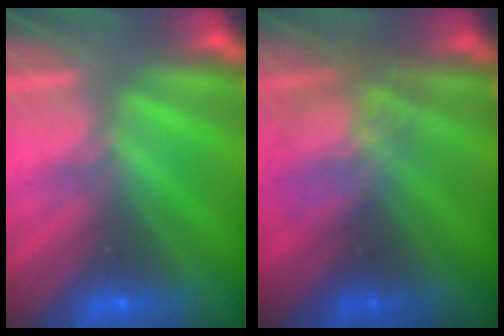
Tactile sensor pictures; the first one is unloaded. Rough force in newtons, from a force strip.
{"total": 3.6}